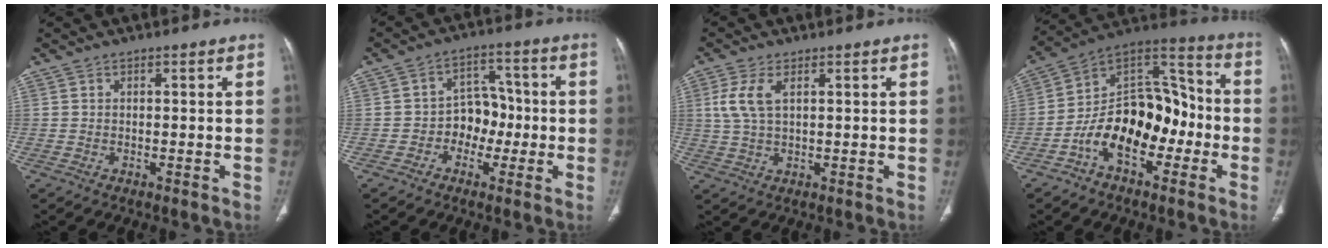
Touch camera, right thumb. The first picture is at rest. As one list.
[{"total": 7.2, "force": [-1.8, 5.8, 3.9], "torque": [-0.011, 0.036, -0.040]}, {"total": 5.4, "force": [1.7, 2.5, 4.5], "torque": [-0.114, 0.004, 0.039]}, {"total": 17.5, "force": [-5.7, 10.5, 12.9], "torque": [-0.173, 0.074, -0.101]}]